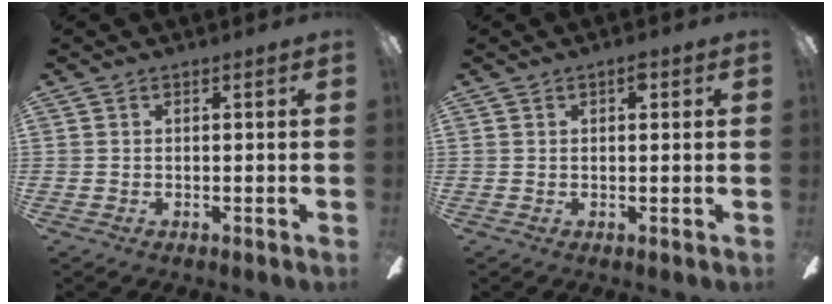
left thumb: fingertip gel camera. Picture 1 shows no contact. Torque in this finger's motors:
{"motor_torque": [0.05, 0.19, -0.08, -0.16, -0.06]}